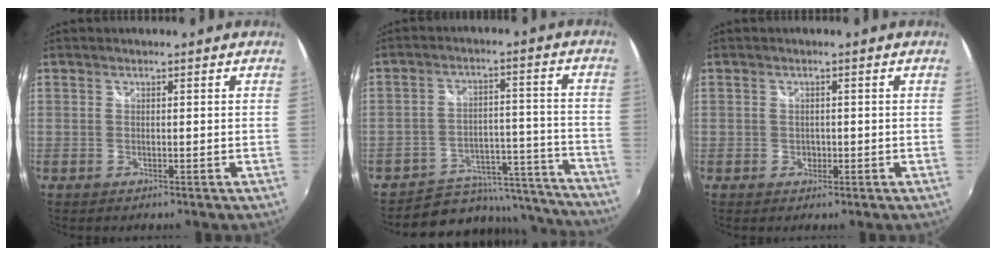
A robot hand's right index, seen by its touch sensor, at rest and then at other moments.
{"total": 17.8, "force": [-15.2, 8.4, 3.6], "torque": [-0.061, 0.063, -0.188]}
{"total": 1.5, "force": [-0.4, 1.4, 0.5], "torque": [-0.007, 0.000, -0.003]}